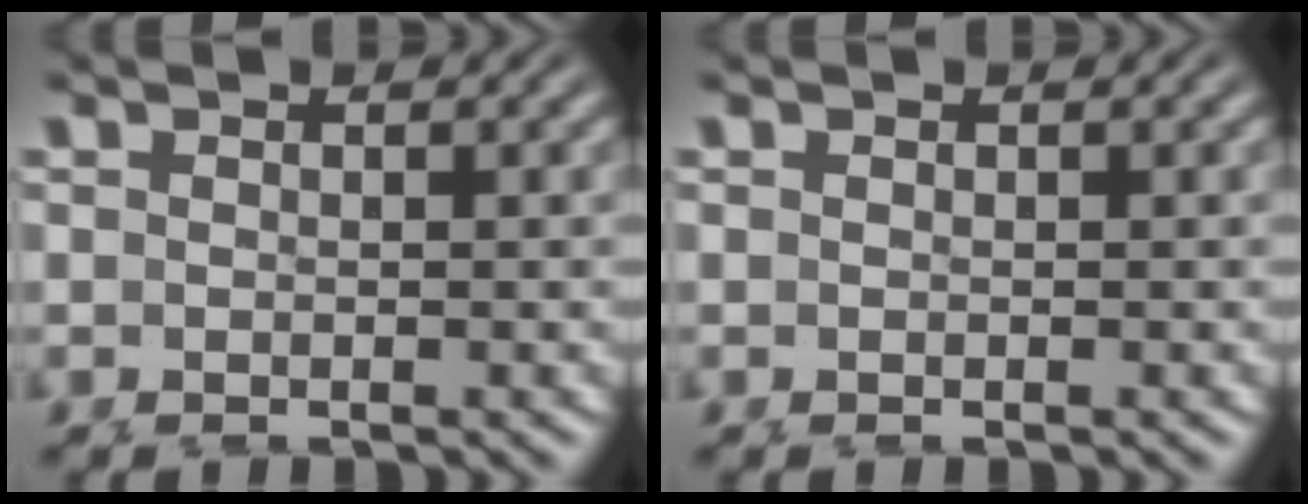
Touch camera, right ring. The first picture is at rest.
{"total": 0.0}